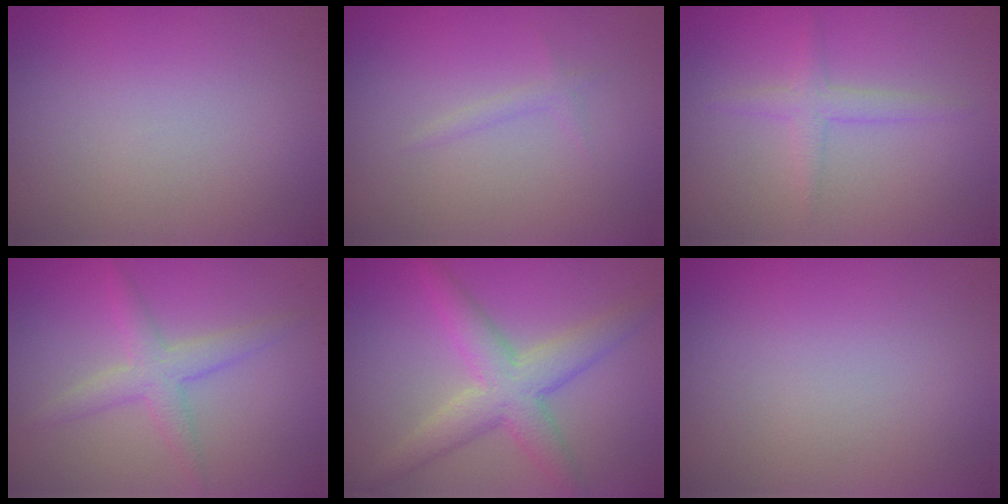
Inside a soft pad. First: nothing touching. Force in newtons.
{"total": 0.7, "press": 0.7, "slide": 0.1}
{"total": 1.6, "press": 1.6, "slide": 0.1}
{"total": 2.7, "press": 2.7, "slide": 0.1}
{"total": 5.0, "press": 5.0, "slide": 0.3}
{"total": 0.0}